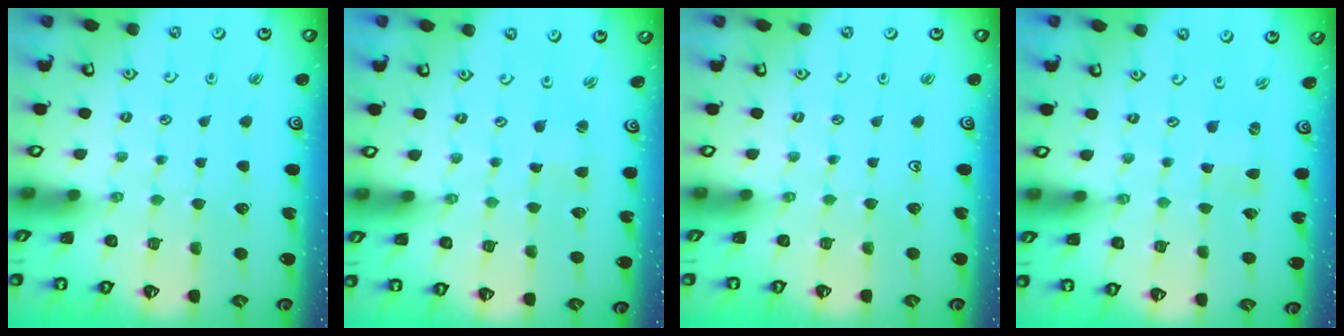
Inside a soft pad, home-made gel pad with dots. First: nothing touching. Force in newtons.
{"total": 1.5, "press": 1.4, "slide": 0.3}
{"total": 0.0}
{"total": 0.0}